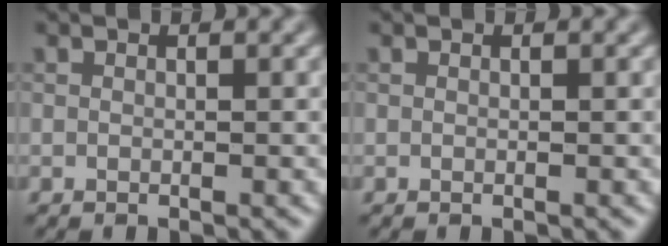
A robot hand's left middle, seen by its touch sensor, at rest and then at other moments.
{"total": 0.0}